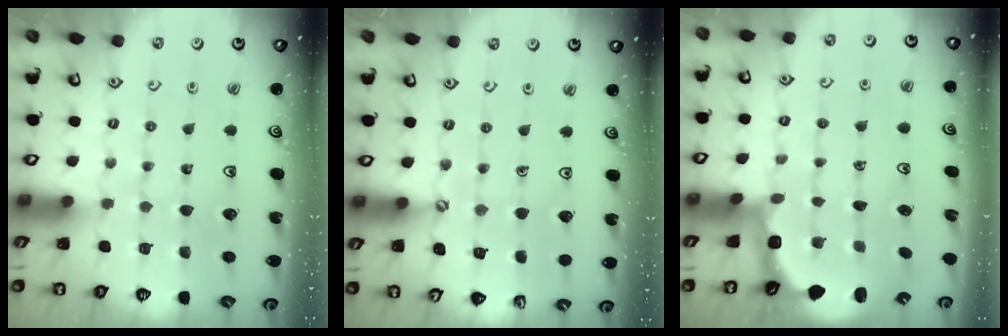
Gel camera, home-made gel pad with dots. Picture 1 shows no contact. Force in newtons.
{"total": 4.8, "press": 4.8, "slide": 0.5}
{"total": 2.9, "press": 1.9, "slide": 2.2}